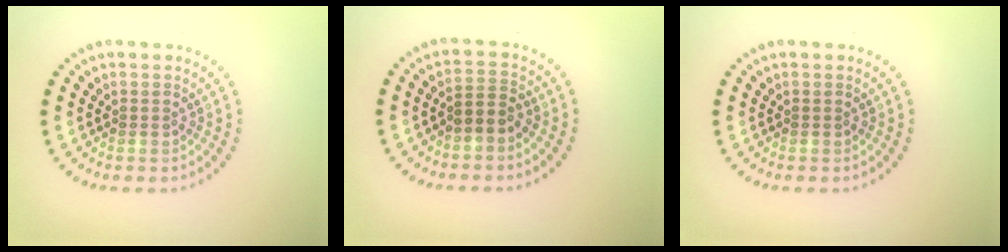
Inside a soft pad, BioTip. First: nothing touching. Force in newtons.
{"total": 1.8, "press": 1.4, "slide": 1.1}
{"total": 0.0}